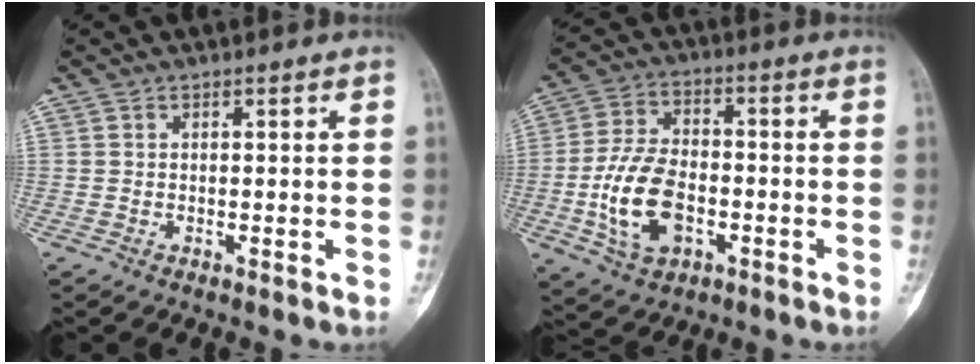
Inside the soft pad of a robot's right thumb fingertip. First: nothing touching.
{"total": 12.9, "force": [-3.3, 7.8, 9.8], "torque": [-0.181, 0.018, -0.058]}